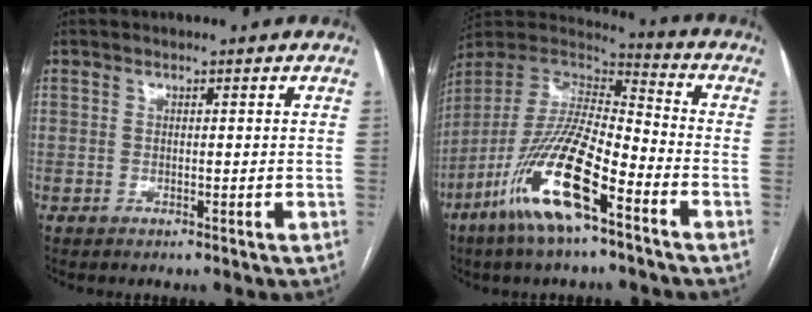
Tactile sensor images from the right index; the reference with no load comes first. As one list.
[{"total": 17.5, "force": [-9.1, 3.2, 14.6], "torque": [-0.309, -0.024, -0.172]}]